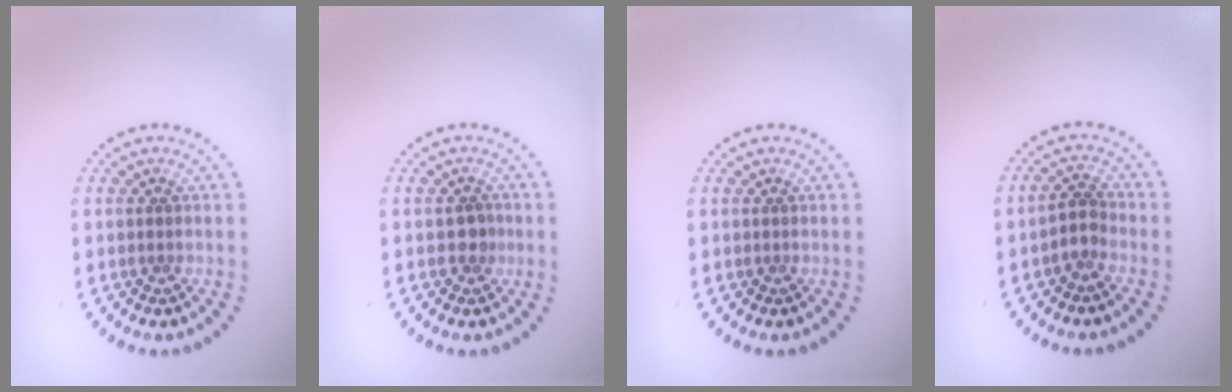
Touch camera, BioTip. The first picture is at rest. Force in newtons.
{"total": 1.3, "press": 1.2, "slide": 0.5}
{"total": 0.0}
{"total": 1.8, "press": 1.4, "slide": 1.0}